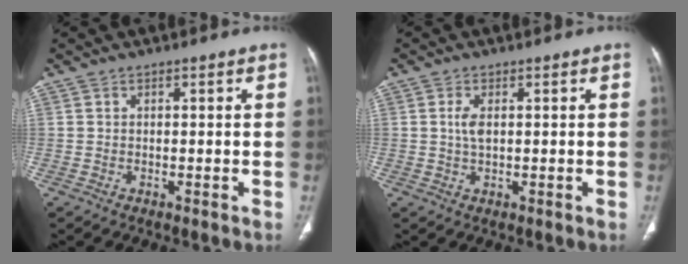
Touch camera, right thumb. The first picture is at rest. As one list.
[{"total": 2.6, "force": [0.4, 1.3, 2.3], "torque": [-0.050, 0.000, 0.008]}]